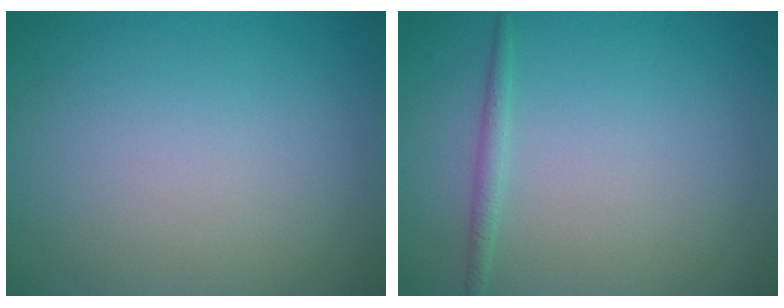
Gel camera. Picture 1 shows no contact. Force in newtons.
{"total": 1.1, "press": 1.1, "slide": 0.1}